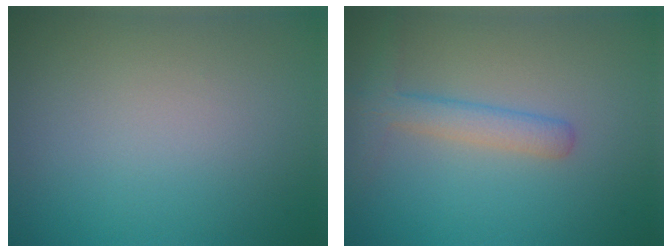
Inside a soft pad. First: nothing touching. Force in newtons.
{"total": 2.7, "press": 2.7, "slide": 0.1}